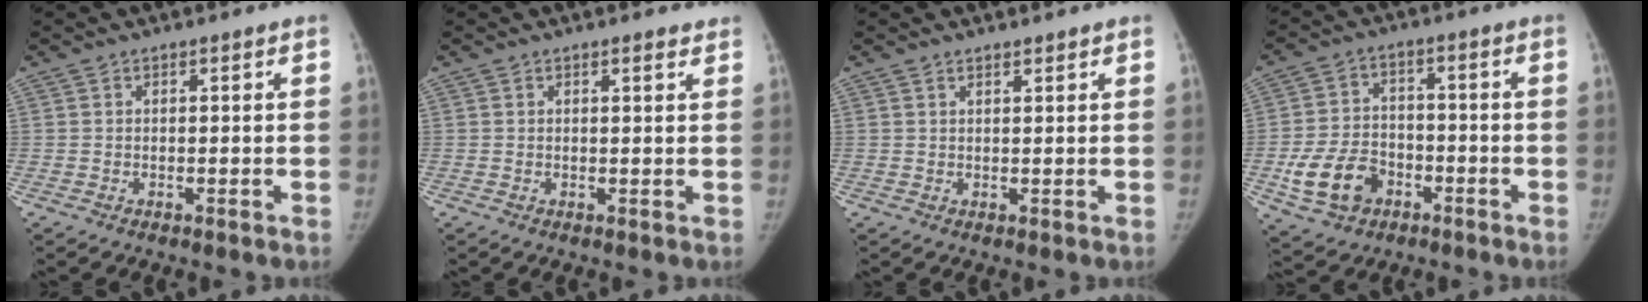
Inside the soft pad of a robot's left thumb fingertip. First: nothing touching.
{"total": 1.4, "force": [1.1, 0.5, 0.7], "torque": [-0.006, -0.006, 0.014]}
{"total": 1.2, "force": [1.1, 0.4, 0.5], "torque": [-0.005, -0.007, 0.018]}
{"total": 10.7, "force": [-4.2, 7.9, 5.9], "torque": [-0.095, 0.022, -0.069]}